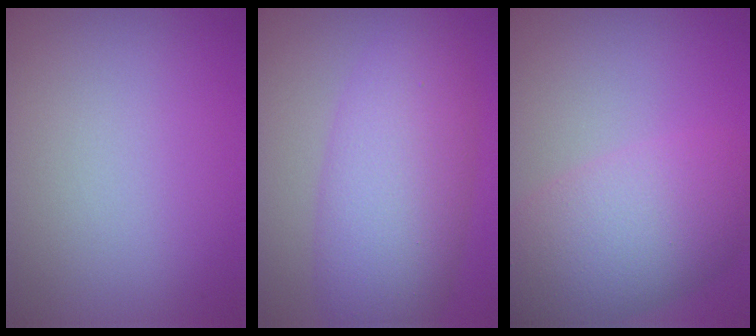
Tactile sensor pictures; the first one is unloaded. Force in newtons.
{"total": 7.8, "press": 7.8, "slide": 0.1}
{"total": 7.6, "press": 7.6, "slide": 0.3}